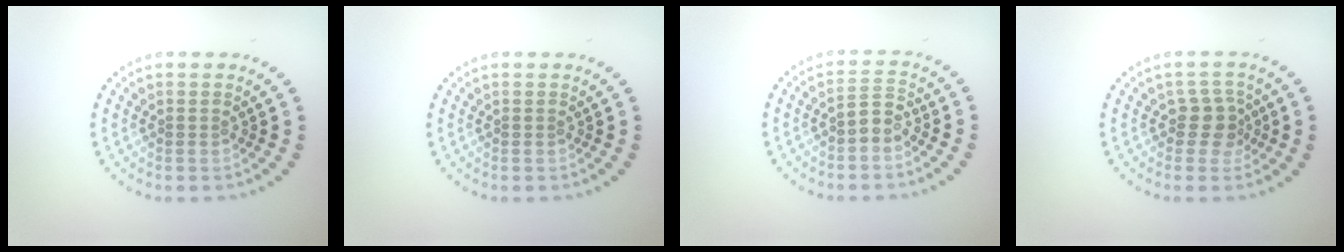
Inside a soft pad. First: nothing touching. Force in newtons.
{"total": 0.0}
{"total": 2.1, "press": 1.7, "slide": 1.2}
{"total": 2.3, "press": 1.9, "slide": 1.4}